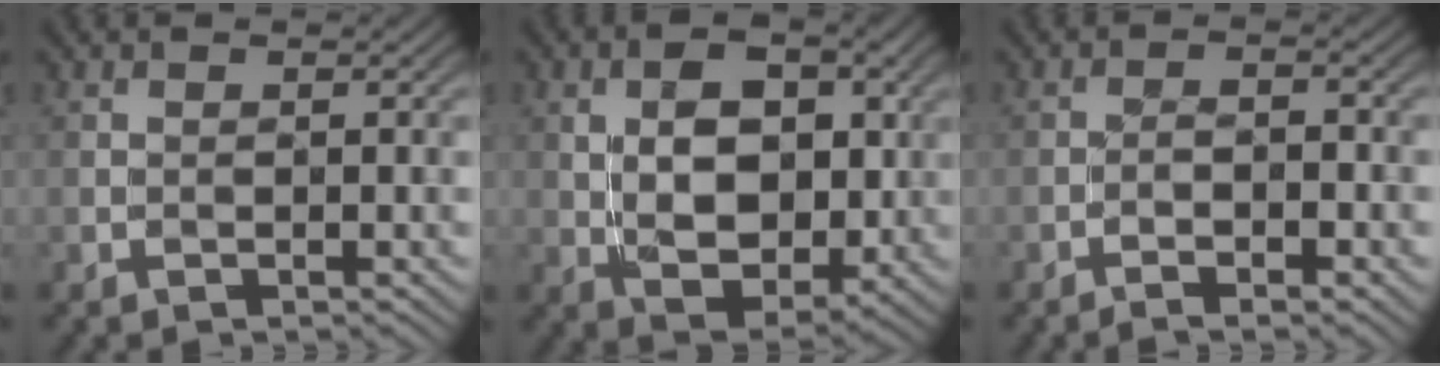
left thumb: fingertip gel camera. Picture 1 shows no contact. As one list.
[{"total": 7.0, "force": [1.5, 4.5, 5.2], "torque": [-0.095, -0.003, 0.024]}, {"total": 3.0, "force": [-1.9, 0.3, 2.2], "torque": [-0.043, 0.004, -0.032]}]